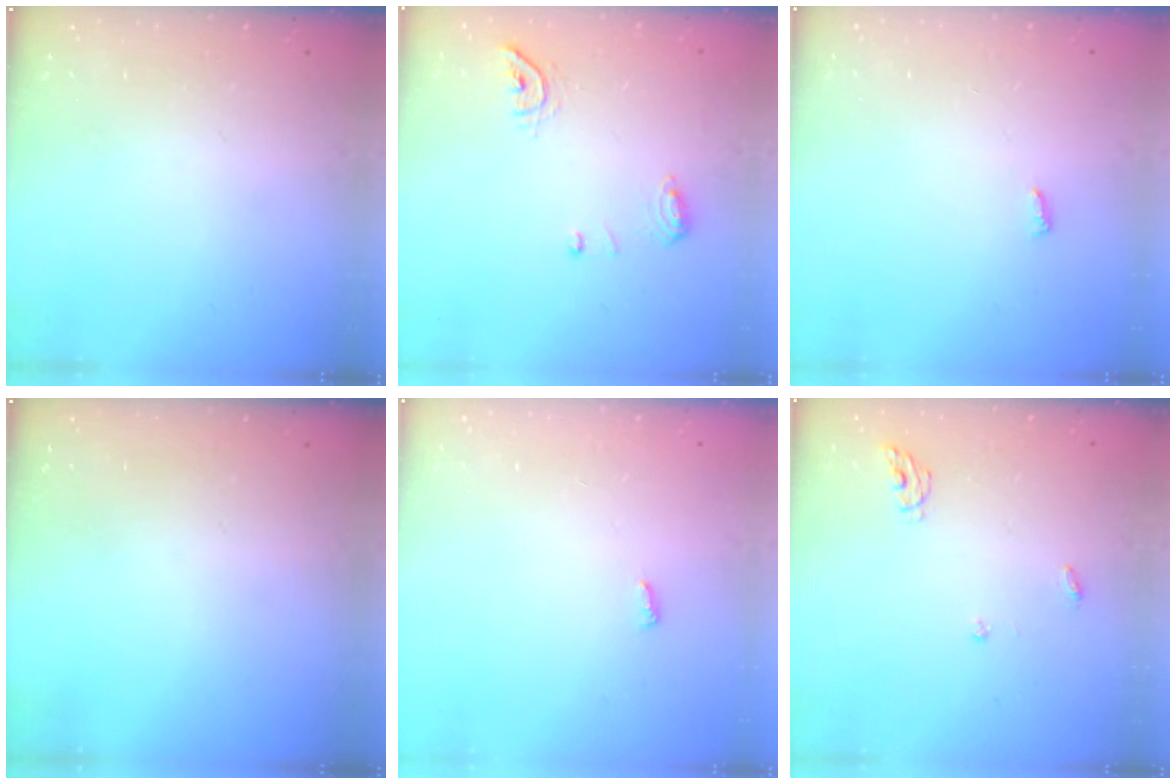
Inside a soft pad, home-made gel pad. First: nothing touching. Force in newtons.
{"total": 7.9, "press": 7.8, "slide": 1.3}
{"total": 2.8, "press": 2.8, "slide": 0.4}
{"total": 0.0}
{"total": 2.8, "press": 2.8, "slide": 0.4}
{"total": 4.9, "press": 4.9, "slide": 0.4}